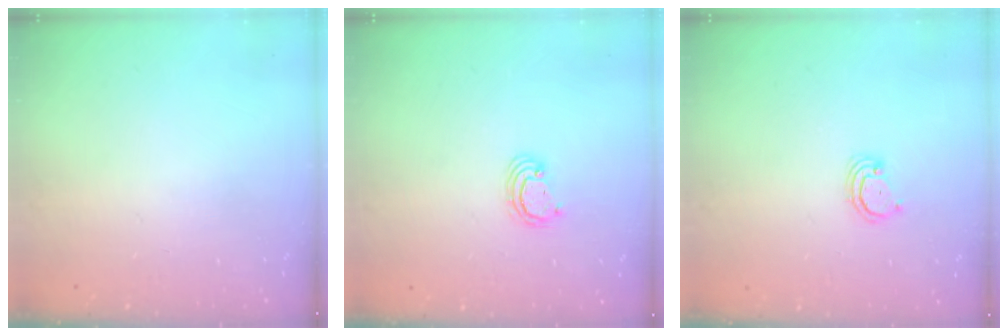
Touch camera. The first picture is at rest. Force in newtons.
{"total": 3.5, "press": 3.5, "slide": 0.3}
{"total": 2.9, "press": 2.9, "slide": 0.2}